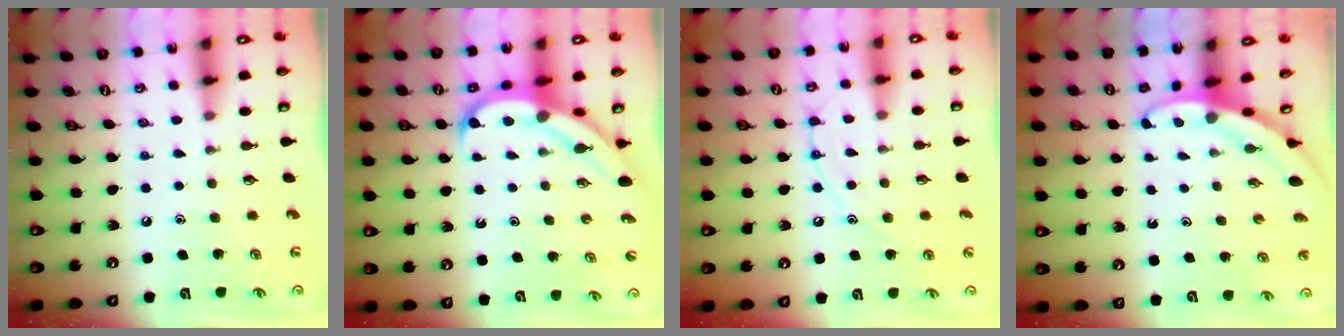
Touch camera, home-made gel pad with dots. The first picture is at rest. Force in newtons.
{"total": 8.4, "press": 8.3, "slide": 1.0}
{"total": 8.8, "press": 8.8, "slide": 0.9}
{"total": 2.9, "press": 2.9, "slide": 0.2}